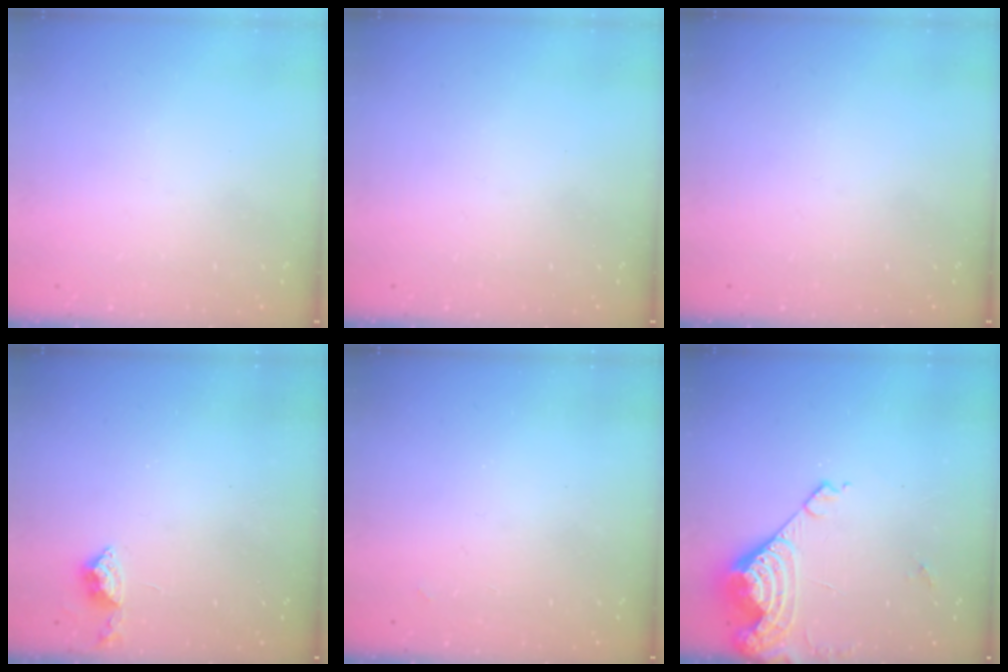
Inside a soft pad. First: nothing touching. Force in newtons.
{"total": 0.0}
{"total": 0.0}
{"total": 6.1, "press": 6.0, "slide": 0.8}
{"total": 1.1, "press": 1.0, "slide": 0.3}
{"total": 12.9, "press": 12.8, "slide": 1.4}